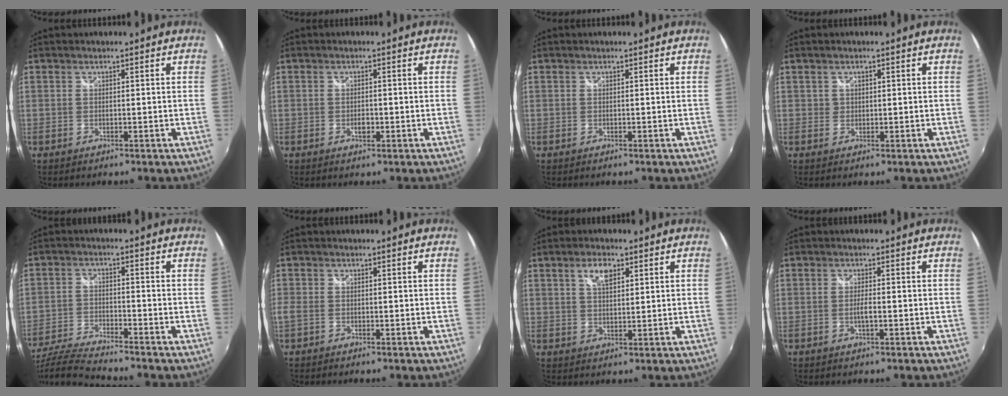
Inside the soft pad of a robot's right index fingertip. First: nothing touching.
{"total": 1.6, "force": [-0.6, 1.0, 1.1], "torque": [-0.019, -0.001, -0.012]}
{"total": 0.0}
{"total": 1.0, "force": [0.4, 0.9, 0.2], "torque": [0.000, 0.005, 0.008]}
{"total": 11.1, "force": [-10.0, 0.3, 4.7], "torque": [-0.116, -0.024, -0.196]}
{"total": 2.5, "force": [-1.5, 1.5, 1.3], "torque": [-0.031, -0.005, -0.033]}
{"total": 4.3, "force": [2.1, 2.1, 3.1], "torque": [-0.054, 0.007, 0.037]}
{"total": 1.8, "force": [-0.6, 0.2, 1.7], "torque": [-0.034, -0.003, -0.011]}